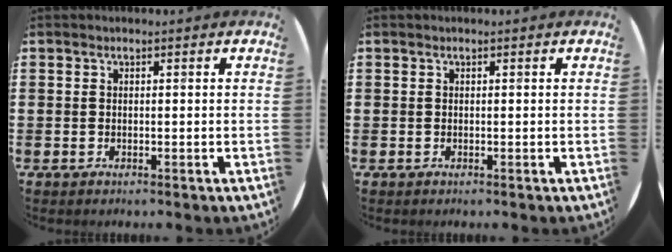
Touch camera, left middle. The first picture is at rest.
{"total": 0.0}